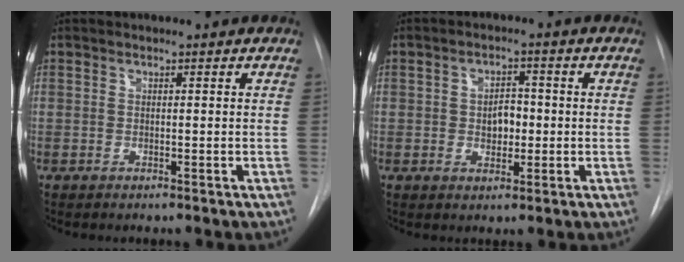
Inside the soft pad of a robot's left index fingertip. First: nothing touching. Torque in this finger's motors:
{"motor_torque": [0.34, -0.17, 0.07, 0.04]}